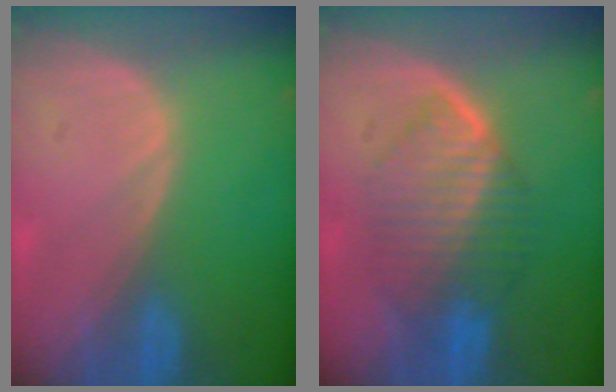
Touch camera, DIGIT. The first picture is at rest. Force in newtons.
{"total": 7.3, "press": 7.3, "slide": 0.2}